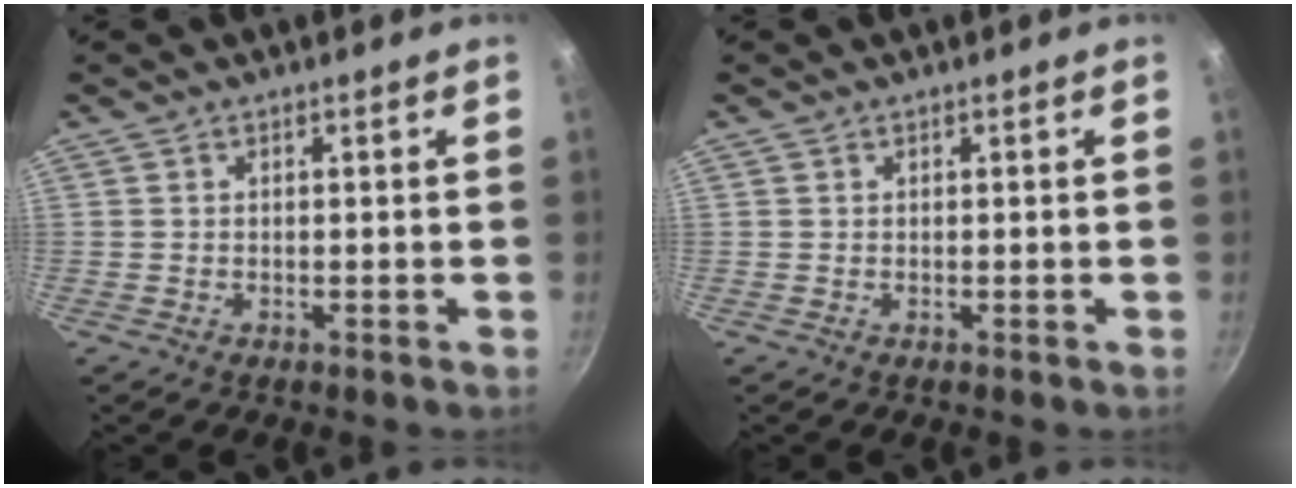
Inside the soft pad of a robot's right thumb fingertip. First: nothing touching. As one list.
[{"total": 0.0}]